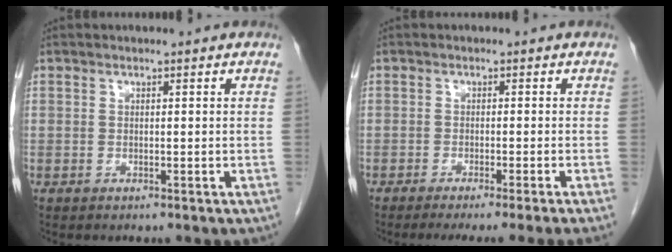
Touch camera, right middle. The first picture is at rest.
{"total": 8.5, "force": [-6.9, -1.9, 4.5], "torque": [-0.032, -0.018, -0.100]}